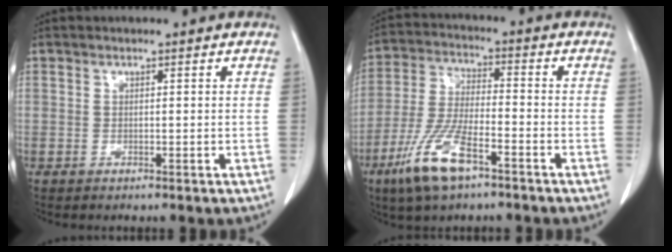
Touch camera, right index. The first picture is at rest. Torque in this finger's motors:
{"motor_torque": [1.31, -0.83, 0.71, 0.21]}